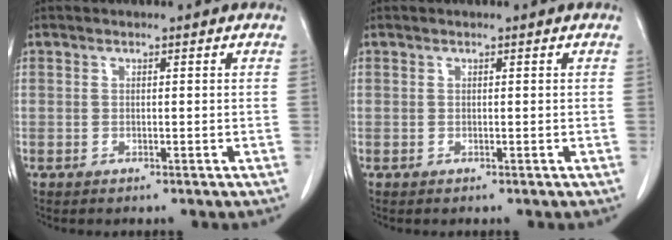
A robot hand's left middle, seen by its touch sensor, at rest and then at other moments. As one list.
[{"total": 0.0}]